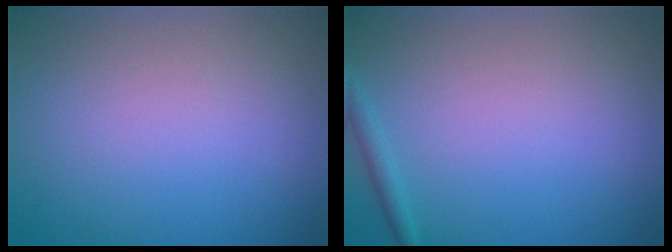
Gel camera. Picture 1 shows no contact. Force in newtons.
{"total": 1.2, "press": 1.1, "slide": 0.1}